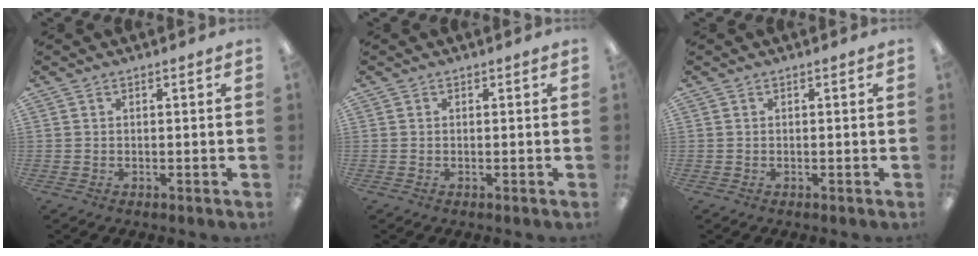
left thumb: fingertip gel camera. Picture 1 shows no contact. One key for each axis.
{"total": 0.0}
{"total": 0.0}